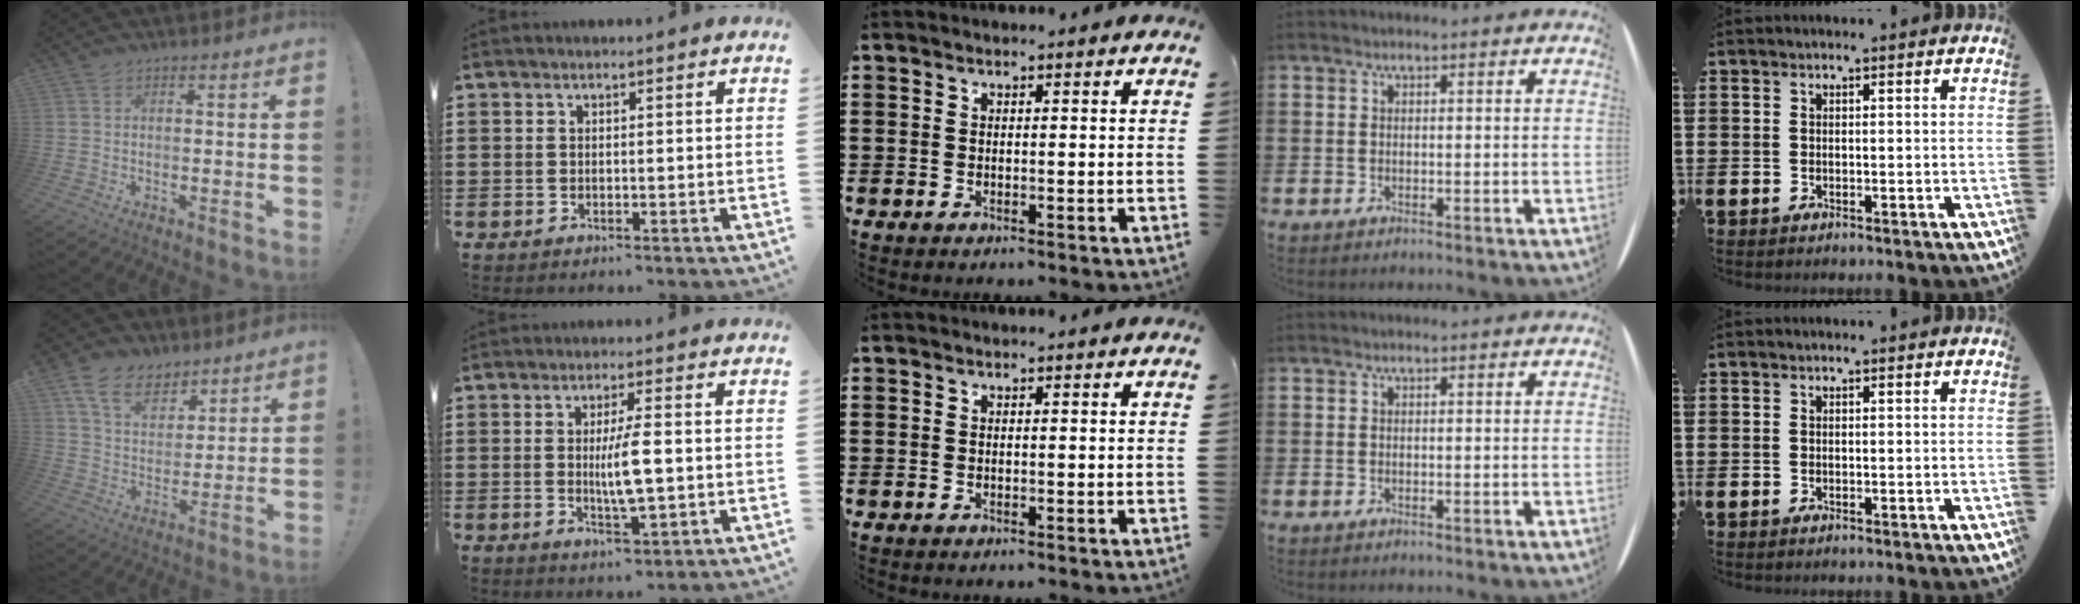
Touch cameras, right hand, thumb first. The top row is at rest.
{"thumb": {"total": 11.6, "force": [7.9, 7.1, 4.7], "torque": [-0.093, -0.046, 0.155]}, "index": {"total": 6.7, "force": [-0.5, 1.7, 6.5], "torque": [-0.127, -0.005, -0.013]}}